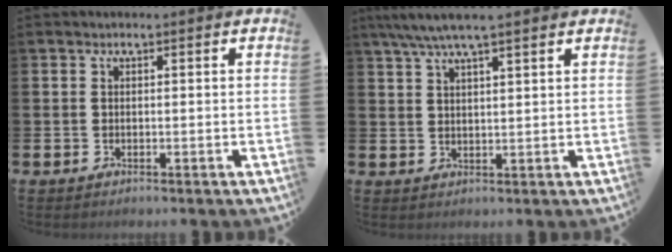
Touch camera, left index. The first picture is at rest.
{"total": 5.1, "force": [4.2, 0.4, 2.8], "torque": [-0.063, -0.006, 0.077]}